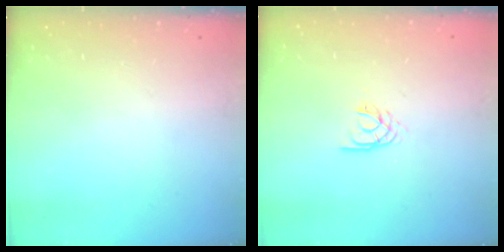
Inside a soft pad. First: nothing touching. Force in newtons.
{"total": 2.2, "press": 2.2, "slide": 0.4}